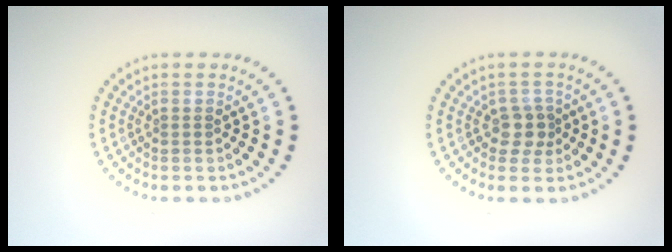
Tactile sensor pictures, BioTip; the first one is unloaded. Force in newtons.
{"total": 2.1, "press": 1.8, "slide": 1.1}